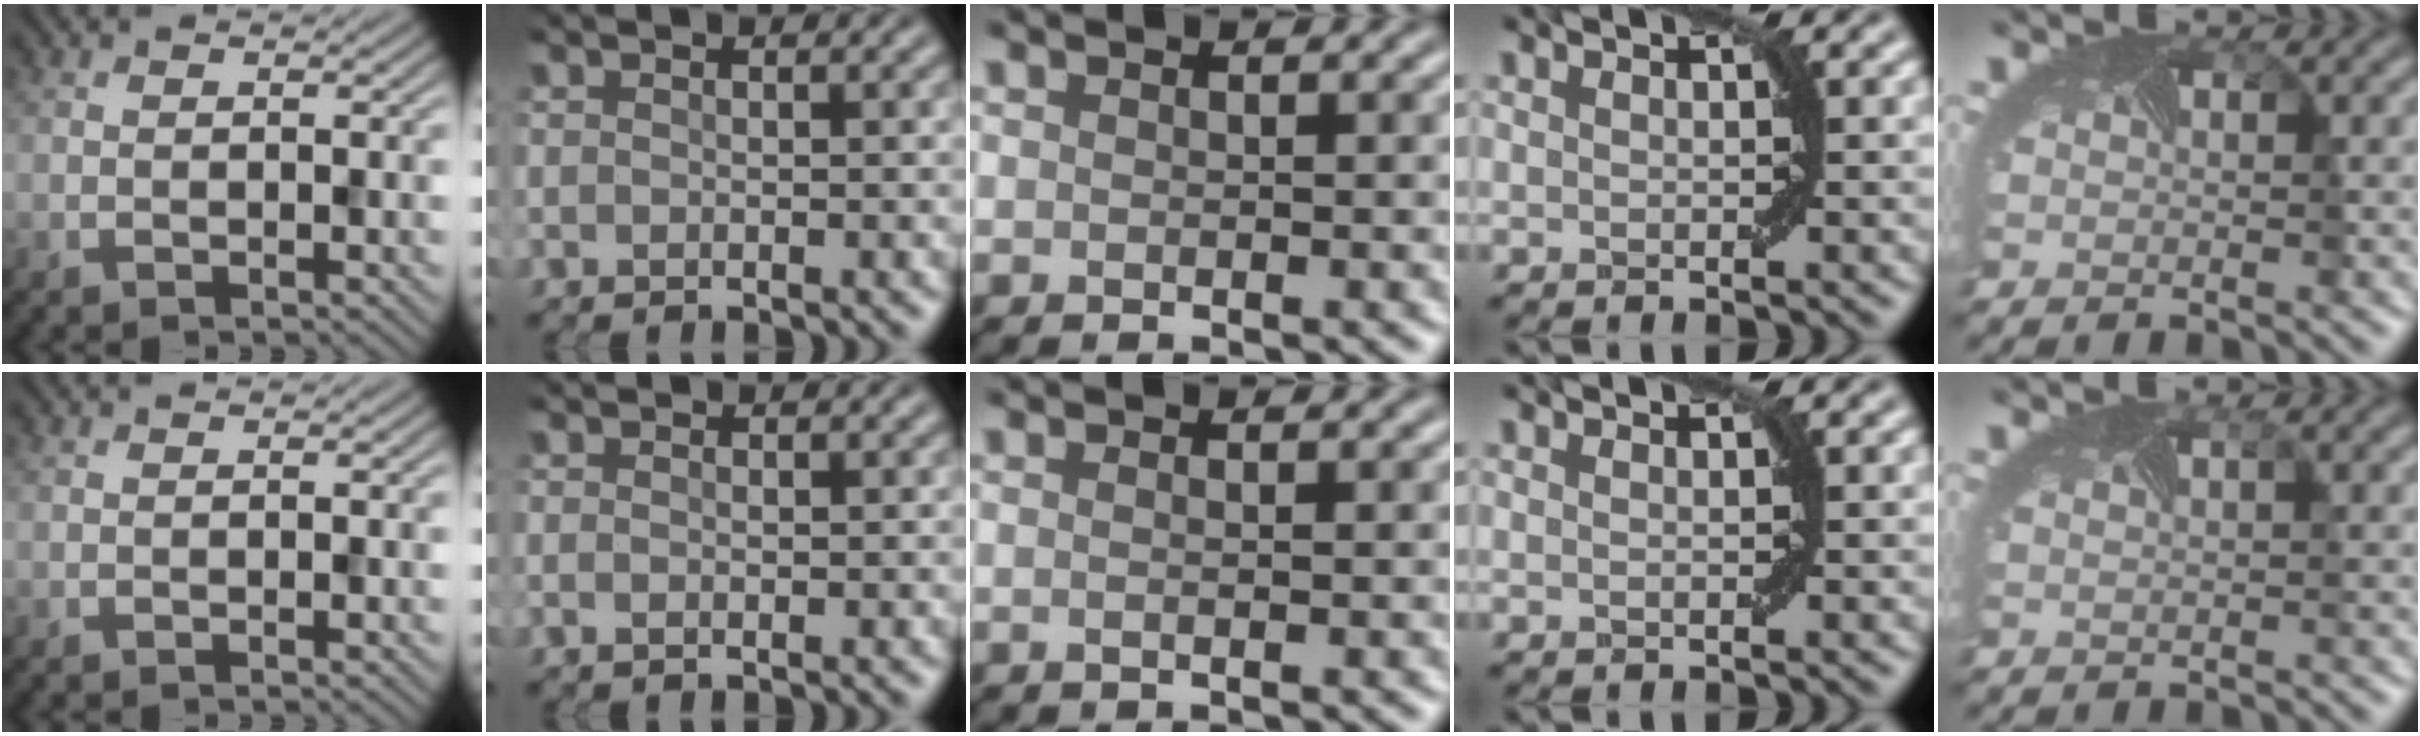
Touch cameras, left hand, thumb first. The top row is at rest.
{"index": {"total": 0.6, "force": [0.0, 0.4, 0.5], "torque": [-0.012, 0.002, -0.002]}, "middle": {"total": 0.5, "force": [0.0, 0.0, 0.5], "torque": [-0.007, -0.002, -0.001]}, "little": {"total": 1.0, "force": [0.6, 0.3, 0.7], "torque": [-0.013, 0.010, 0.011]}}